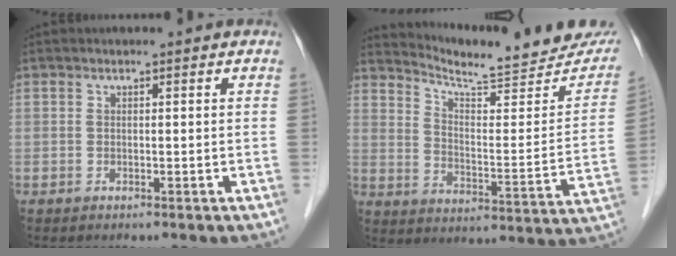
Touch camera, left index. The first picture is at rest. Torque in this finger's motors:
{"motor_torque": [-0.69, -0.74, 0.02, 0.02]}